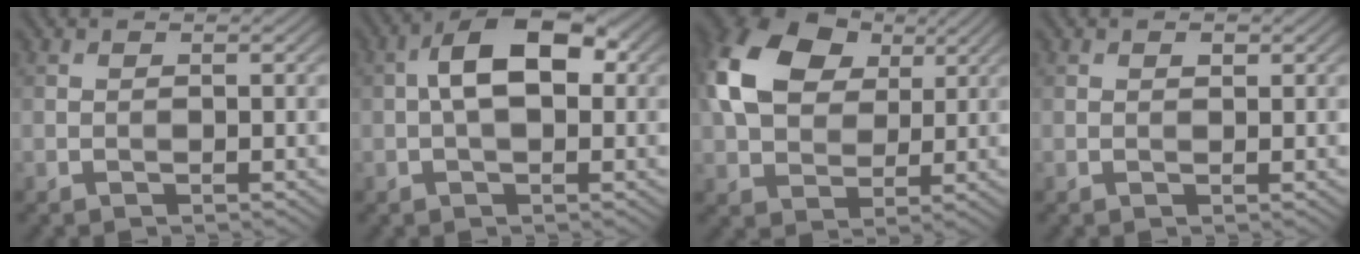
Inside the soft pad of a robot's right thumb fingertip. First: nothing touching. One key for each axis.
{"total": 7.6, "fx": 0.9, "fy": 4.0, "fz": 6.5, "tx": -0.109, "ty": 0.018, "tz": 0.005}
{"total": 13.0, "fx": 4.0, "fy": 9.0, "fz": 8.4, "tx": -0.201, "ty": 0.021, "tz": 0.074}
{"total": 0.8, "fx": 0.4, "fy": 0.5, "fz": 0.4, "tx": -0.006, "ty": -0.003, "tz": 0.006}